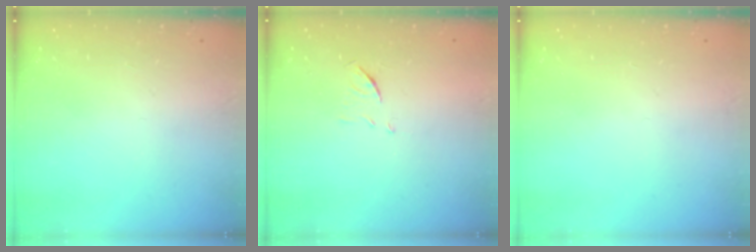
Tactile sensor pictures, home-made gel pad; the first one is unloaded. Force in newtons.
{"total": 5.9, "press": 5.9, "slide": 0.5}
{"total": 0.0}